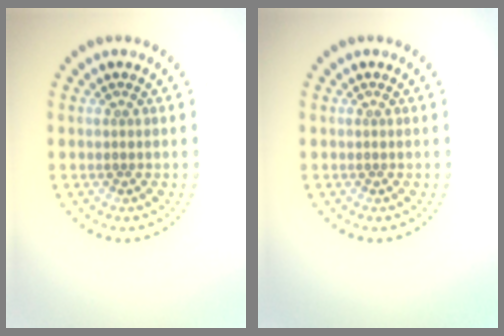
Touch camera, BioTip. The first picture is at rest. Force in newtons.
{"total": 0.0}